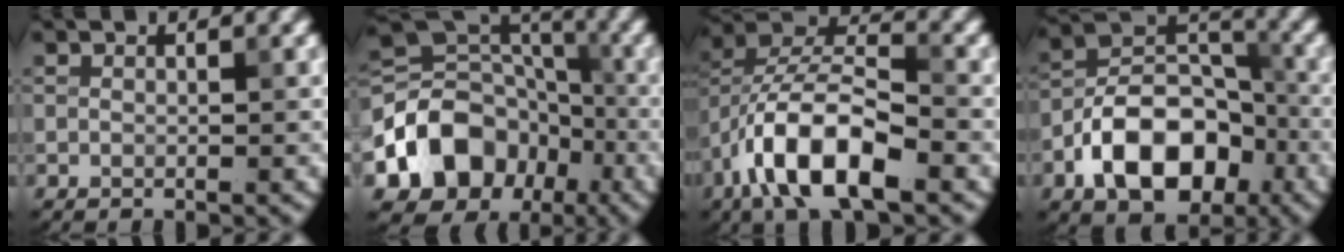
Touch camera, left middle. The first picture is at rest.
{"total": 10.0, "force": [-4.0, 7.9, 4.6], "torque": [-0.067, 0.003, -0.078]}
{"total": 9.8, "force": [-4.5, 4.1, 7.7], "torque": [-0.138, 0.015, -0.088]}
{"total": 9.6, "force": [-4.2, 6.0, 6.3], "torque": [-0.105, 0.008, -0.083]}